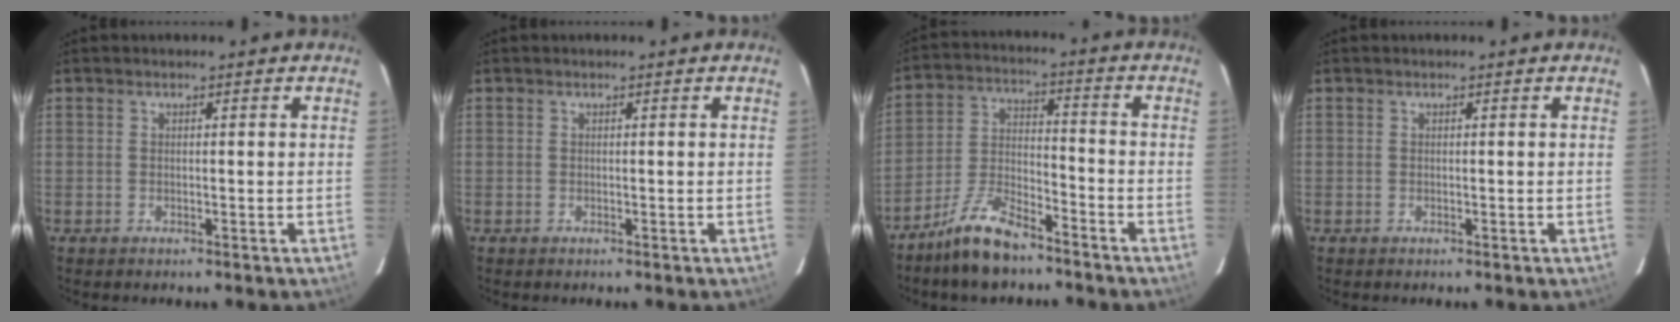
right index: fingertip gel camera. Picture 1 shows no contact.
{"total": 0.0}
{"total": 10.6, "force": [-8.3, 3.3, 5.6], "torque": [-0.128, 0.007, -0.159]}
{"total": 0.0}